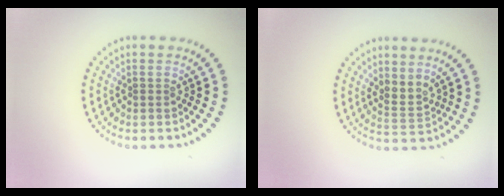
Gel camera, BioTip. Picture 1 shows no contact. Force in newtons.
{"total": 2.1, "press": 1.6, "slide": 1.3}